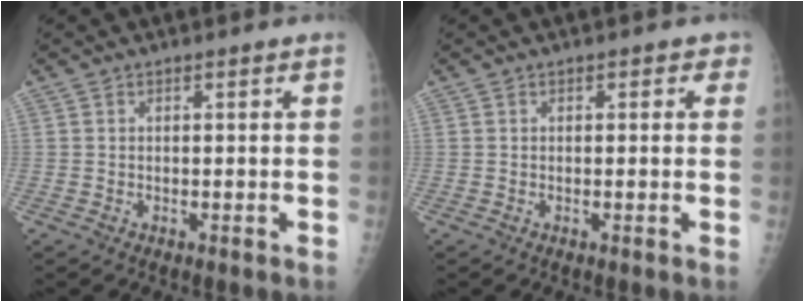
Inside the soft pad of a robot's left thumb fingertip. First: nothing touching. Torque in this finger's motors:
{"motor_torque": [-0.46, 0.10, -0.15, -0.08, 0.05]}